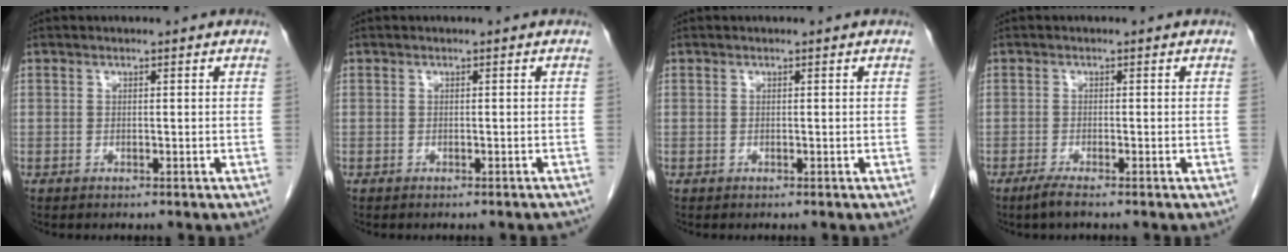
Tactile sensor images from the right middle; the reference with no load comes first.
{"total": 3.4, "force": [-3.1, 0.6, 1.0], "torque": [-0.013, -0.010, -0.036]}
{"total": 0.0}
{"total": 2.0, "force": [-1.5, -0.1, 1.3], "torque": [-0.035, -0.006, -0.033]}